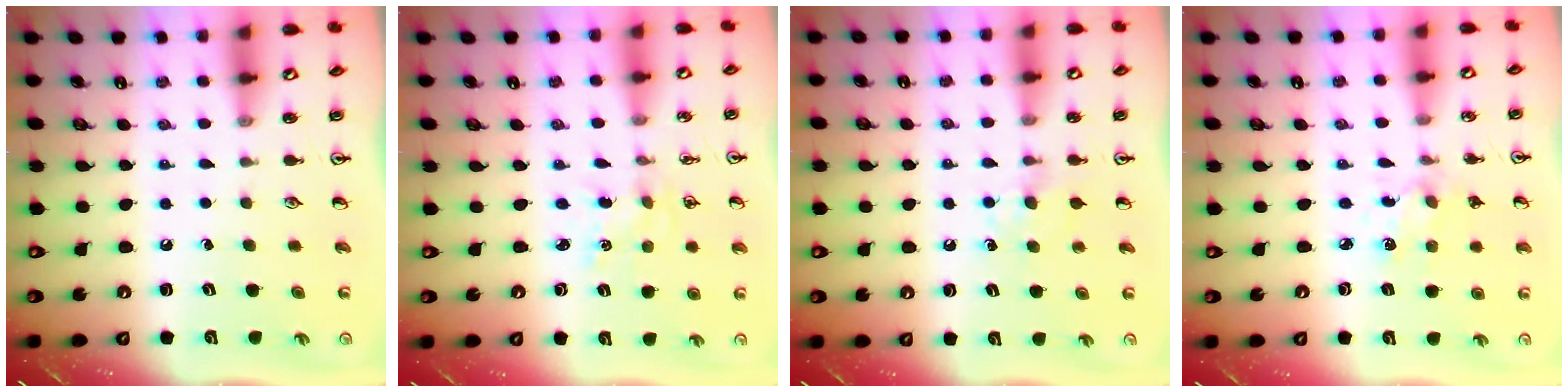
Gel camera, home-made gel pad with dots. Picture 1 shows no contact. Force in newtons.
{"total": 0.6, "press": 0.6, "slide": 0.1}
{"total": 5.7, "press": 5.6, "slide": 0.9}
{"total": 2.3, "press": 2.2, "slide": 0.5}